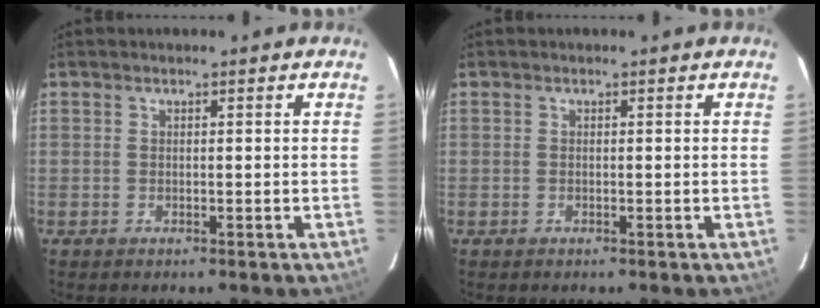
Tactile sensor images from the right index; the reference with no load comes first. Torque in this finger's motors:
{"motor_torque": [0.08, 0.00, -0.02, 0.01]}